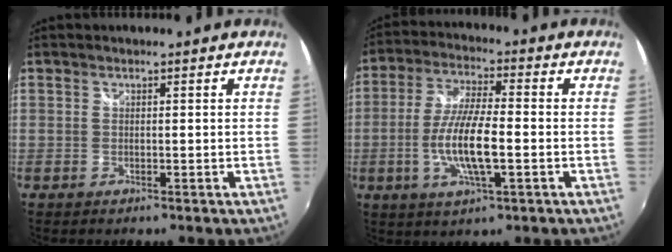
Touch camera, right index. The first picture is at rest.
{"total": 11.4, "force": [-2.6, 2.6, 10.8], "torque": [-0.216, -0.003, -0.051]}